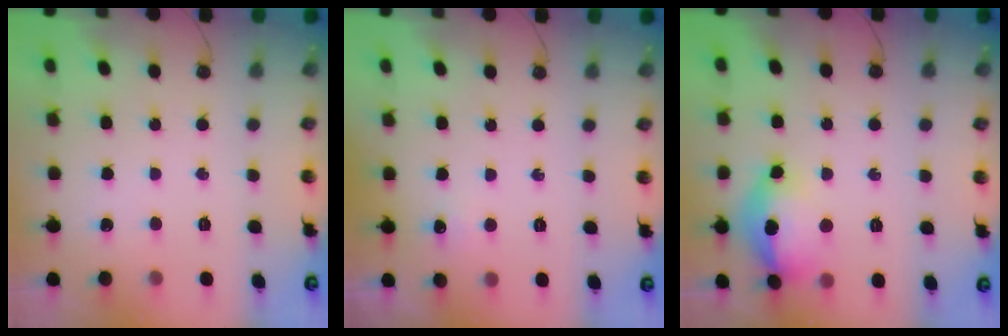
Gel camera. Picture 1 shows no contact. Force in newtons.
{"total": 4.3, "press": 4.2, "slide": 0.6}
{"total": 21.9, "press": 18.2, "slide": 12.1}